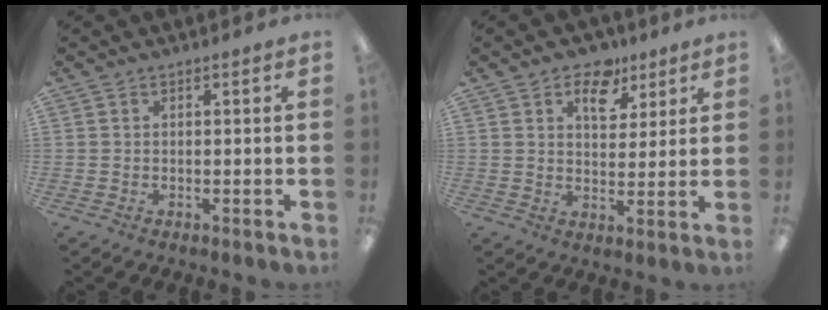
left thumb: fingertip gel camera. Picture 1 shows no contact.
{"total": 9.2, "force": [5.6, 5.7, 4.6], "torque": [-0.052, -0.025, 0.096]}